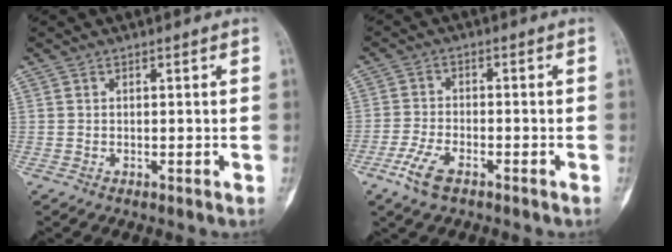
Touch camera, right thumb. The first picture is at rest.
{"total": 5.6, "force": [-3.5, 2.5, 3.7], "torque": [-0.087, 0.010, -0.066]}